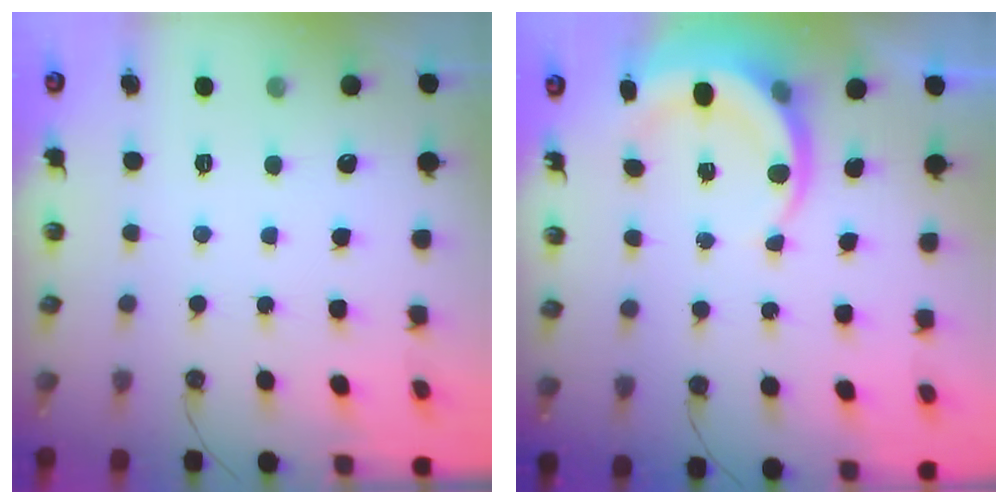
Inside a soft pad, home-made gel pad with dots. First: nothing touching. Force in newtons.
{"total": 6.2, "press": 6.1, "slide": 0.6}